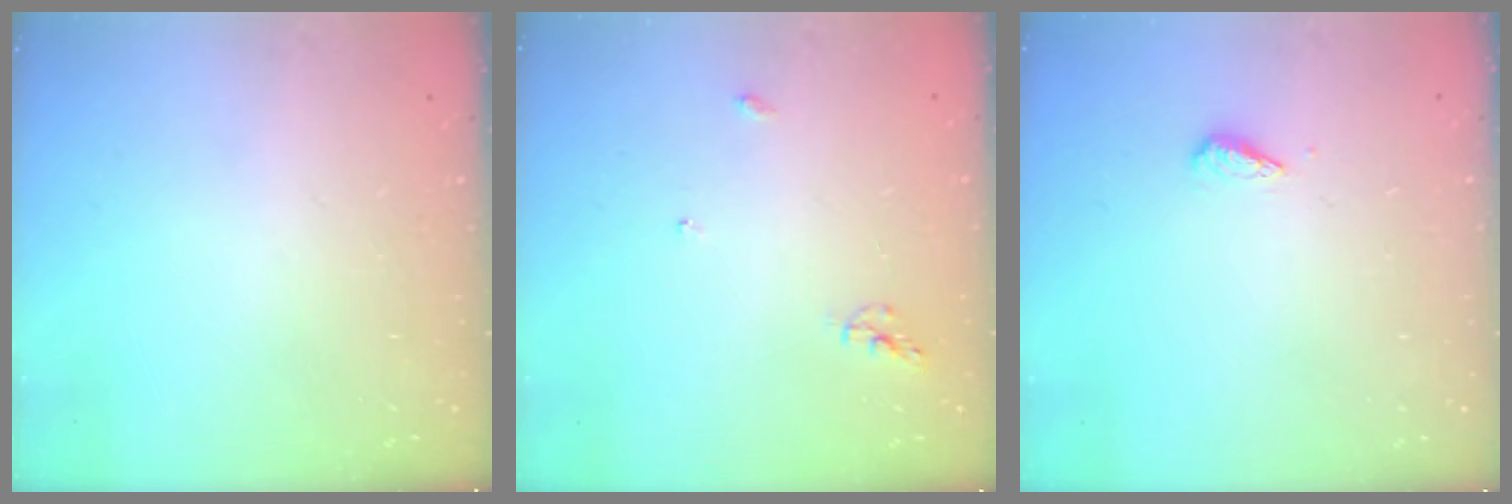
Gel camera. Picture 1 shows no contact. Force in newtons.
{"total": 5.4, "press": 5.4, "slide": 0.0}
{"total": 3.0, "press": 2.9, "slide": 0.6}